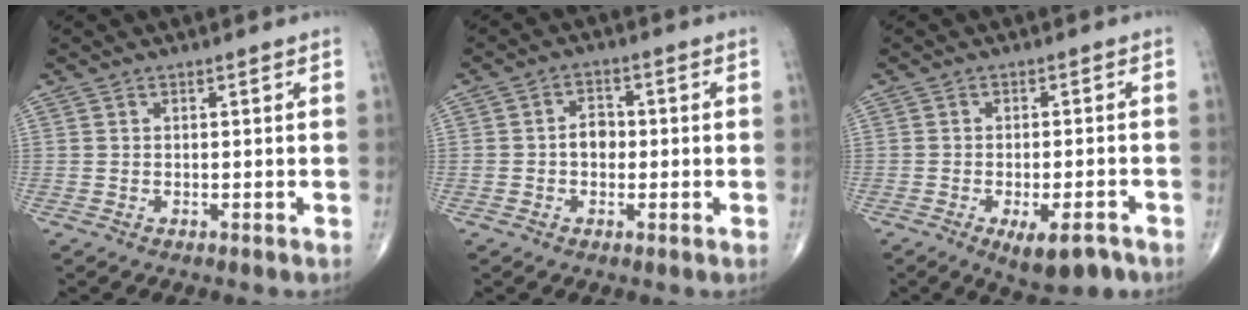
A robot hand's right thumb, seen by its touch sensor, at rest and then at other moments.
{"total": 3.7, "force": [-0.4, 2.8, 2.4], "torque": [-0.025, 0.013, -0.012]}
{"total": 7.7, "force": [-4.3, 2.8, 5.7], "torque": [-0.079, 0.010, -0.057]}